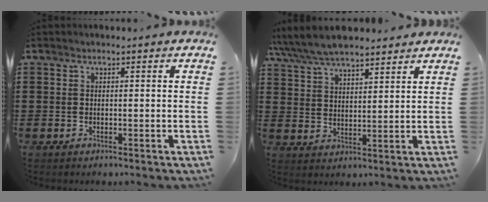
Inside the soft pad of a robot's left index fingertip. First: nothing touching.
{"total": 6.9, "force": [6.3, 1.6, 2.2], "torque": [-0.067, -0.017, 0.117]}